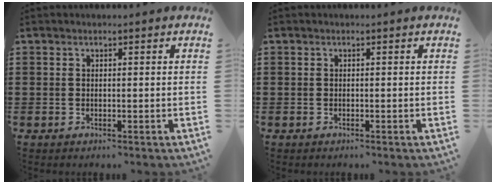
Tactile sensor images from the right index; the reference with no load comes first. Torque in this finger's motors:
{"motor_torque": [1.13, 1.01, 0.00, 0.00]}